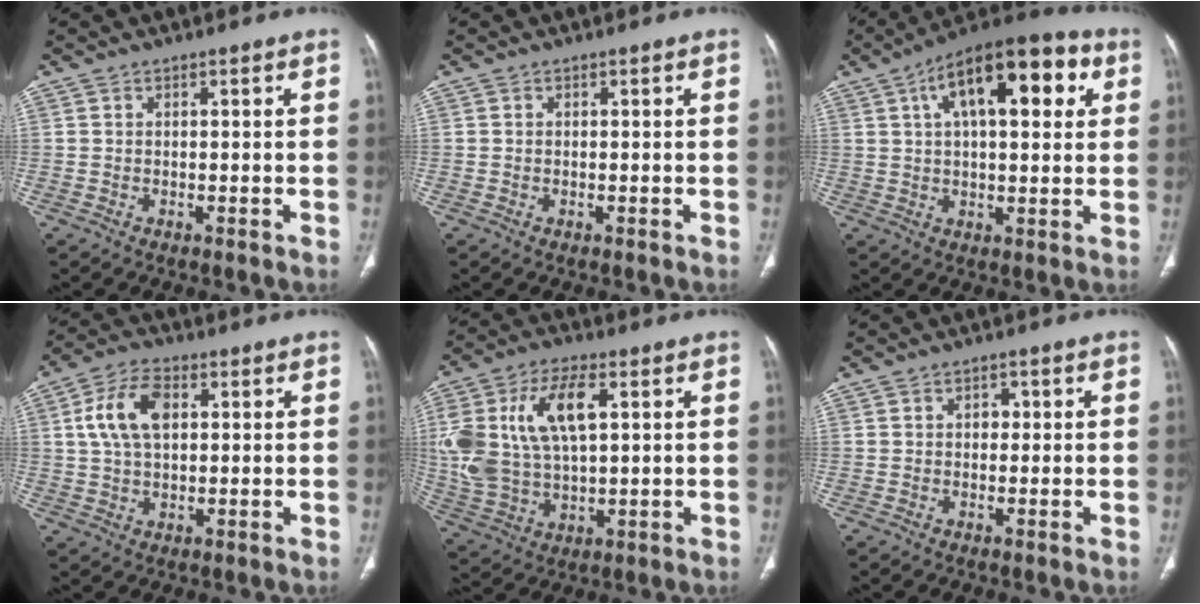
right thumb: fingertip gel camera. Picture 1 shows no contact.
{"total": 0.0}
{"total": 19.1, "force": [6.6, 8.3, 15.8], "torque": [-0.217, 0.017, 0.095]}
{"total": 9.7, "force": [2.2, 5.8, 7.5], "torque": [-0.143, 0.012, 0.039]}
{"total": 18.4, "force": [4.5, 9.8, 14.9], "torque": [-0.307, 0.006, 0.088]}
{"total": 1.7, "force": [0.2, 1.3, 1.0], "torque": [-0.005, 0.004, -0.001]}